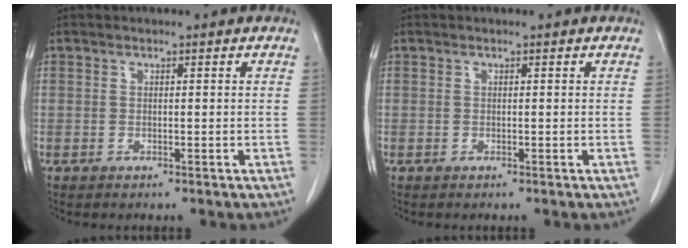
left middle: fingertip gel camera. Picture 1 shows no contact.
{"total": 0.0}